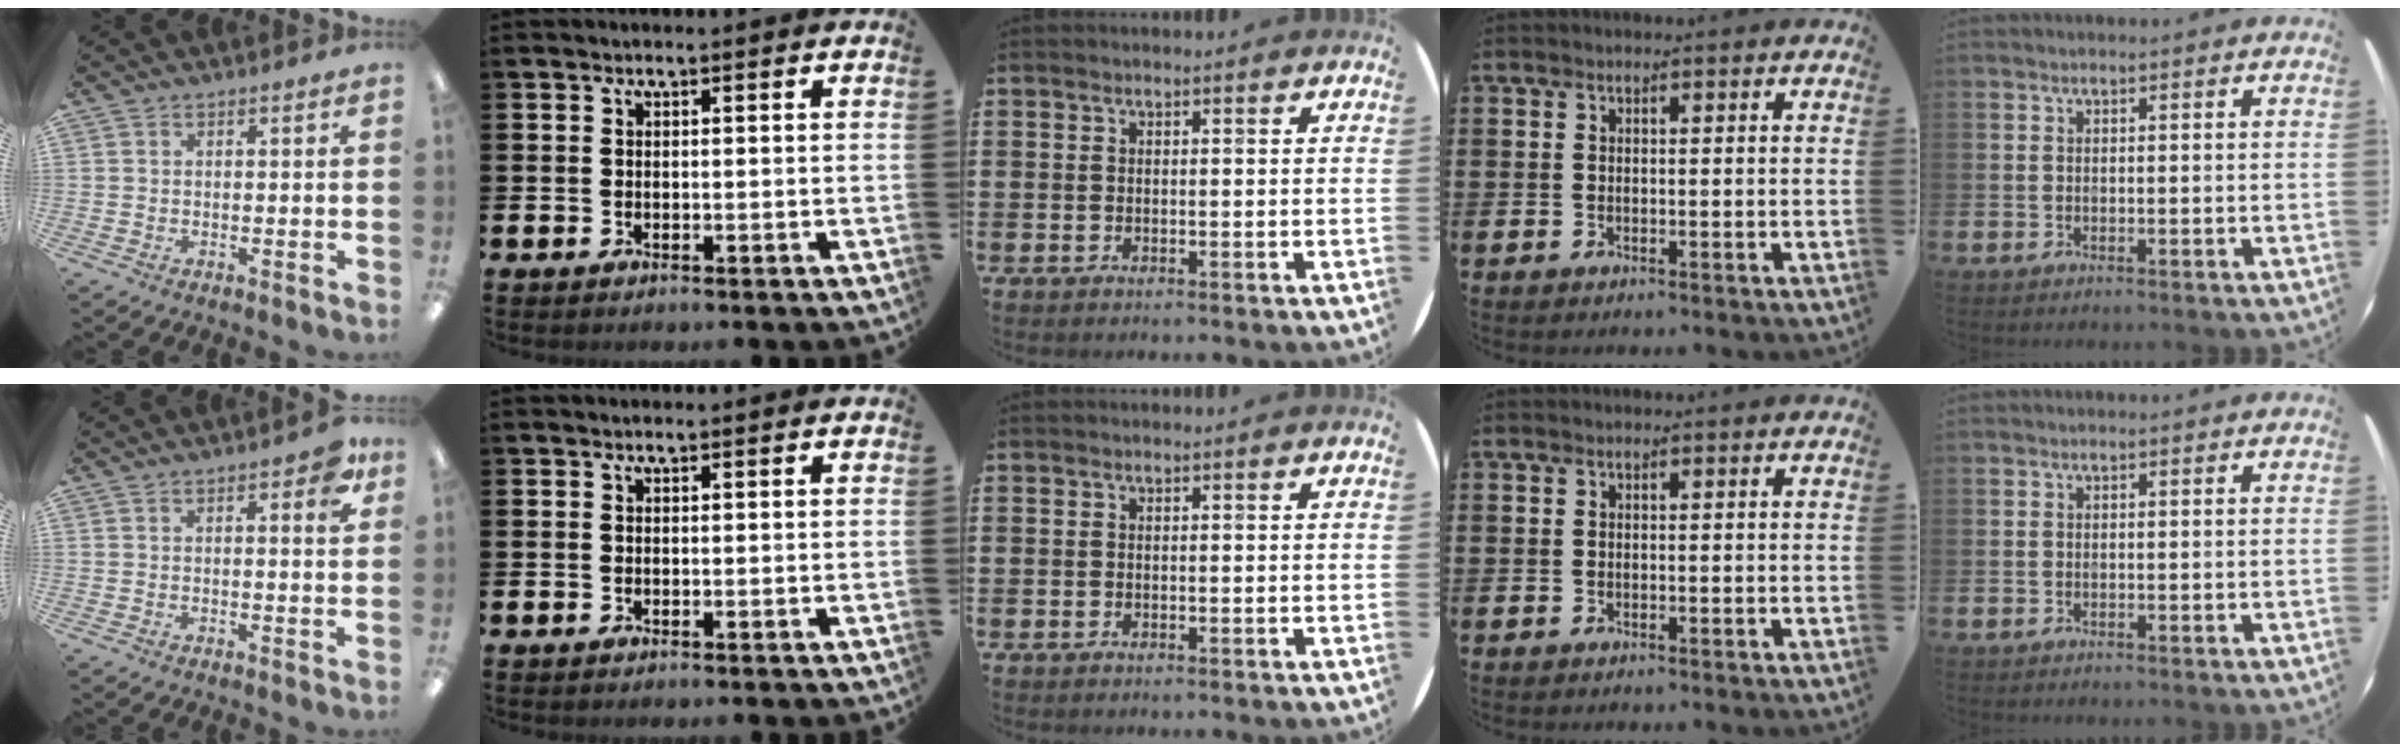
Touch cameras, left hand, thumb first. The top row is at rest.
{"thumb": {"total": 4.8, "force": [2.3, 1.5, 3.9], "torque": [-0.049, -0.007, 0.033]}}